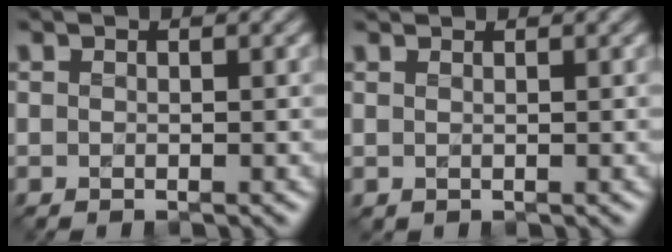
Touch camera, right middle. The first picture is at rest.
{"total": 1.7, "force": [1.6, 0.4, 0.1], "torque": [-0.003, -0.004, 0.012]}